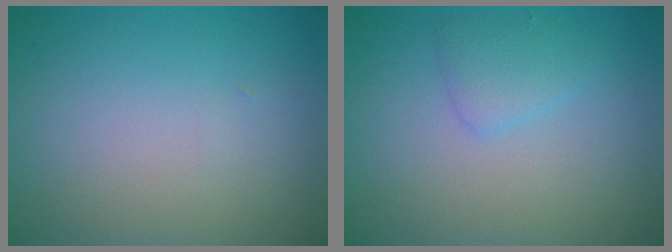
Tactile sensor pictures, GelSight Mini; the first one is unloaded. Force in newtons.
{"total": 1.8, "press": 1.8, "slide": 0.1}